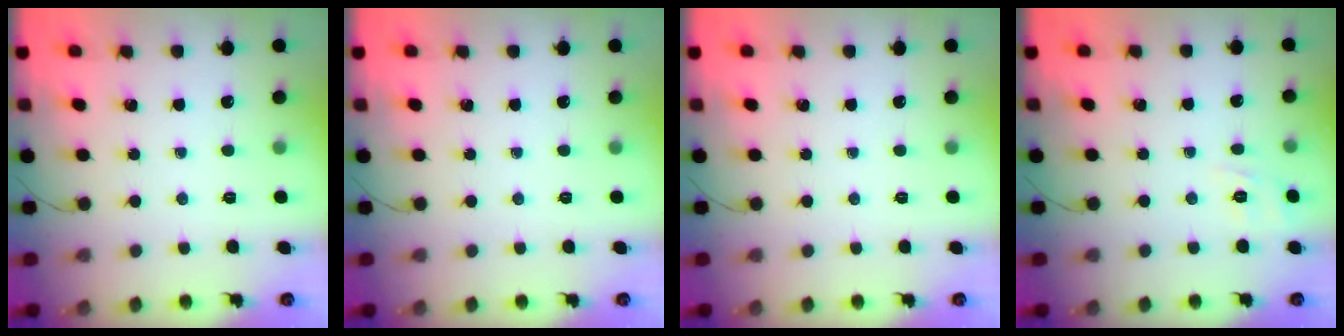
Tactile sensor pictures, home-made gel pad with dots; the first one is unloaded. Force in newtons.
{"total": 0.0}
{"total": 0.0}
{"total": 2.0, "press": 0.6, "slide": 1.9}